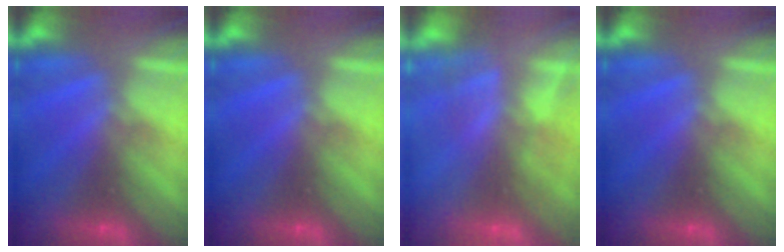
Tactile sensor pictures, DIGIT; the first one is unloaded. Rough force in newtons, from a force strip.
{"total": 0.0}
{"total": 3.0}
{"total": 0.0}